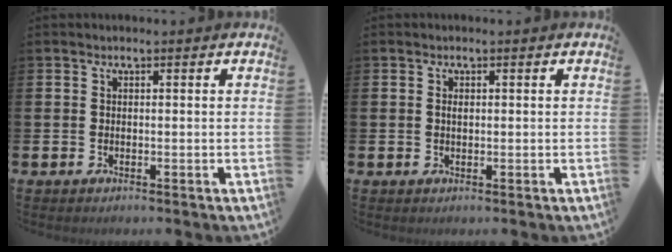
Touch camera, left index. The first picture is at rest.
{"total": 0.7, "force": [0.2, 0.4, 0.6], "torque": [-0.008, 0.002, 0.002]}